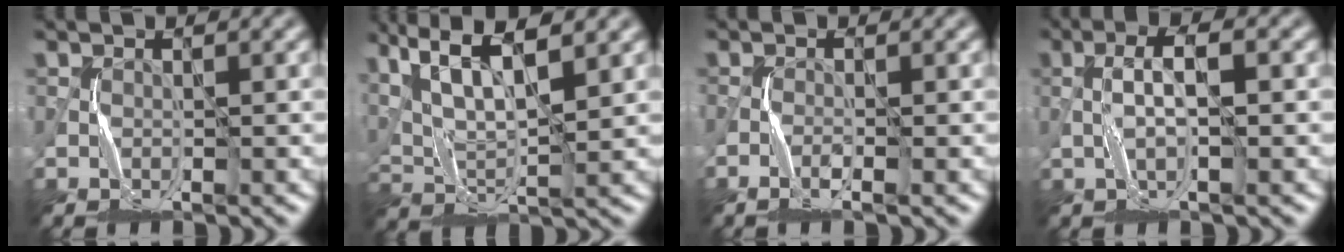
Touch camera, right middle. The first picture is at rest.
{"total": 7.5, "force": [4.4, 1.8, 5.8], "torque": [-0.112, 0.005, 0.084]}
{"total": 1.2, "force": [-0.7, 0.0, 1.0], "torque": [-0.023, -0.001, -0.017]}
{"total": 2.9, "force": [0.1, 0.3, 2.8], "torque": [-0.054, 0.008, 0.001]}